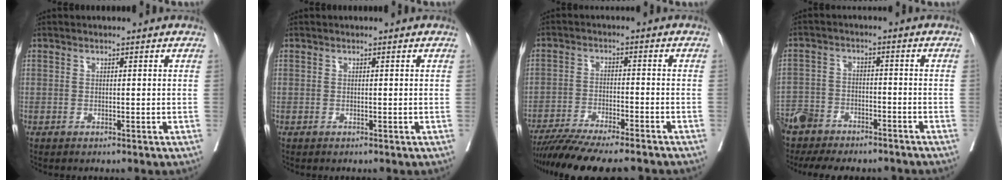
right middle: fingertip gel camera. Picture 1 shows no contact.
{"total": 0.0}
{"total": 15.1, "force": [-13.3, 1.5, 7.1], "torque": [-0.112, -0.024, -0.202]}
{"total": 11.1, "force": [-9.5, 4.1, 3.8], "torque": [-0.071, -0.001, -0.148]}